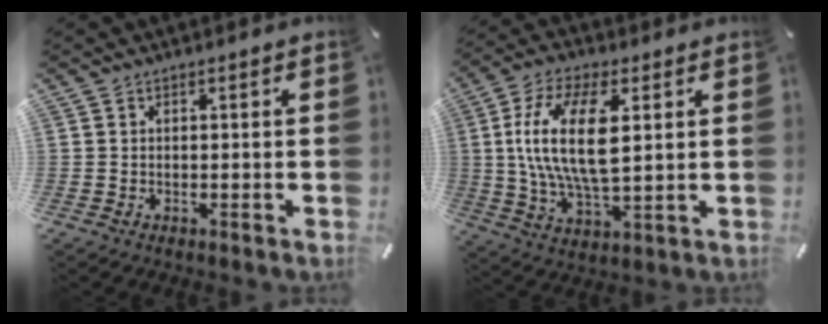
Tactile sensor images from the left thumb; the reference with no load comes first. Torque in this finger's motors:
{"motor_torque": [0.54, 1.27, 2.53, -0.23, 0.92]}